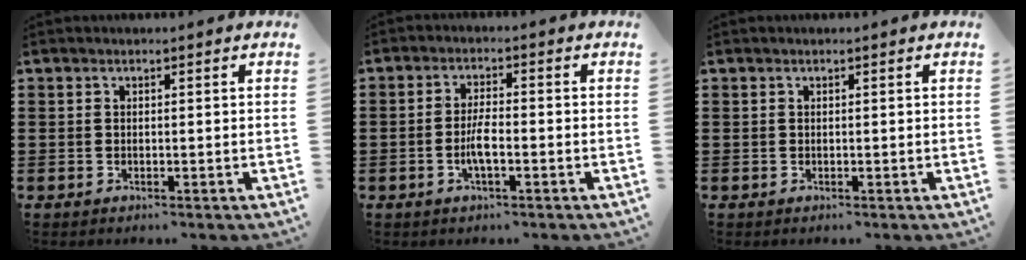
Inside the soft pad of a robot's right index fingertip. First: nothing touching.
{"total": 3.8, "force": [-1.2, 1.0, 3.5], "torque": [-0.082, -0.003, -0.029]}
{"total": 0.0}